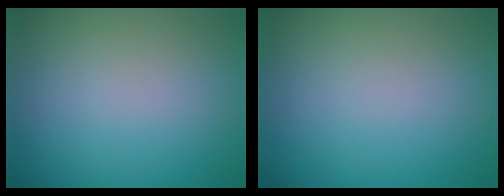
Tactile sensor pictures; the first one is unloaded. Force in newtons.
{"total": 0.0}